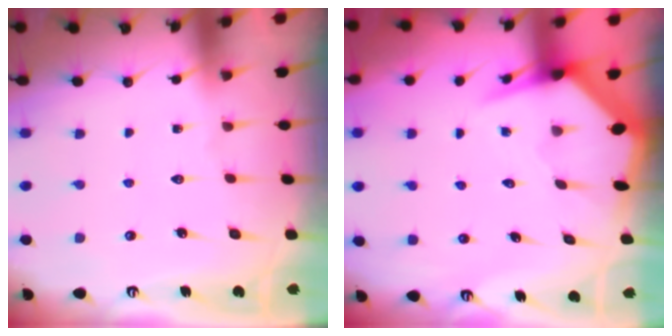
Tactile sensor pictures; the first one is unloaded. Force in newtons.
{"total": 4.9, "press": 4.8, "slide": 0.6}